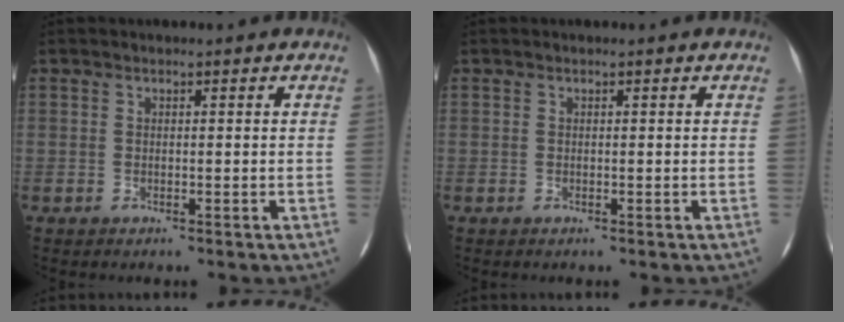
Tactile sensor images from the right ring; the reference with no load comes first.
{"total": 0.0}